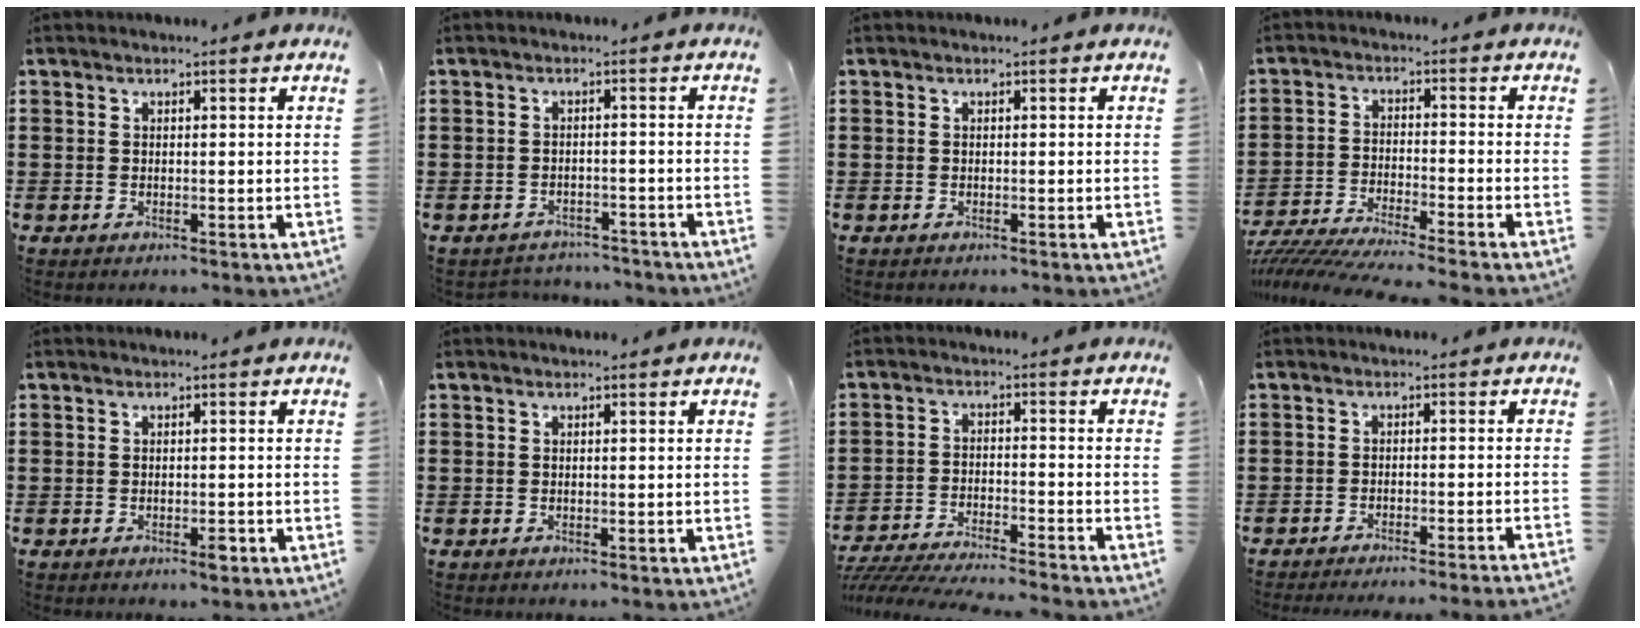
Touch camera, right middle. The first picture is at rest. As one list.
[{"total": 2.1, "force": [-2.1, 0.3, -0.2], "torque": [-0.006, -0.001, -0.046]}, {"total": 0.0}, {"total": 5.5, "force": [-5.2, -0.6, 1.6], "torque": [-0.046, -0.022, -0.108]}, {"total": 1.5, "force": [-0.9, 0.5, 1.1], "torque": [-0.021, -0.002, -0.015]}, {"total": 0.0}, {"total": 5.3, "force": [-5.1, 0.0, 1.3], "torque": [-0.034, -0.009, -0.104]}, {"total": 2.3, "force": [-2.1, -0.6, 0.6], "torque": [-0.012, -0.002, -0.044]}]